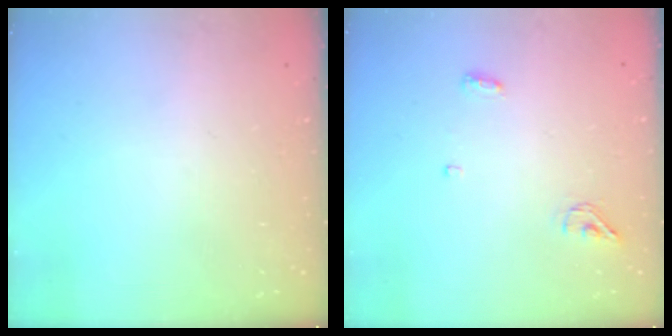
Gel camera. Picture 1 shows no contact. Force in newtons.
{"total": 6.3, "press": 5.0, "slide": 3.9}